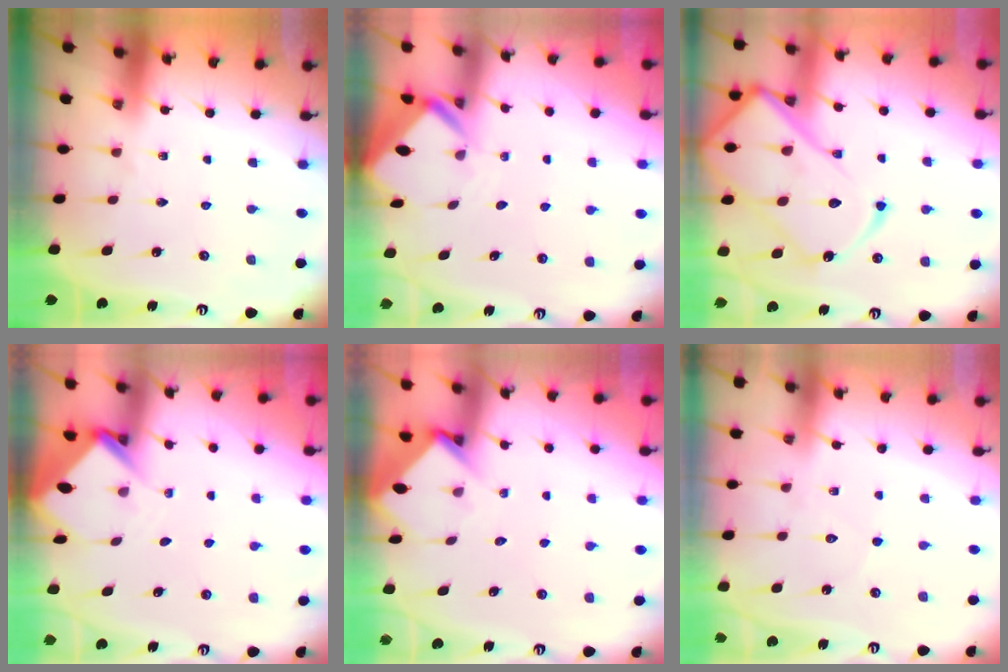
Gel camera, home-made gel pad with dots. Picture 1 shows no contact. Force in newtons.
{"total": 2.6, "press": 2.5, "slide": 0.3}
{"total": 22.0, "press": 21.9, "slide": 1.9}
{"total": 3.4, "press": 3.4, "slide": 0.2}
{"total": 3.6, "press": 3.6, "slide": 0.3}
{"total": 4.8, "press": 4.8, "slide": 0.5}